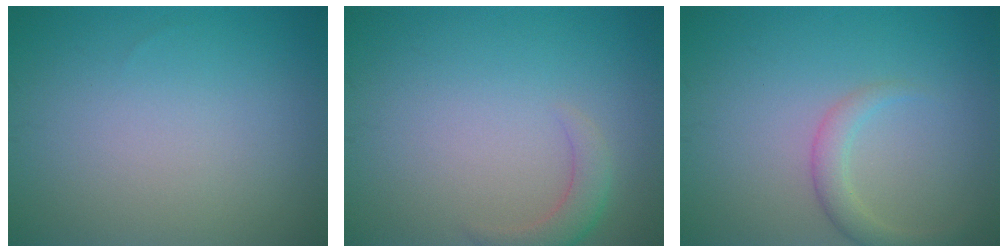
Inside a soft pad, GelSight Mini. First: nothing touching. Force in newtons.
{"total": 2.1, "press": 2.1, "slide": 0.2}
{"total": 2.0, "press": 2.0, "slide": 0.0}